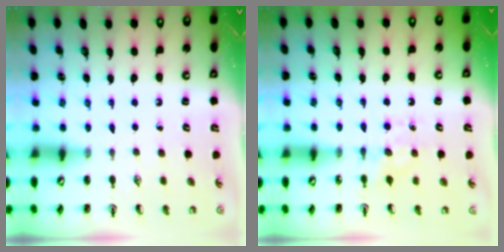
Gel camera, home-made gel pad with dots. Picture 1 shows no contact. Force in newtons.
{"total": 4.6, "press": 4.6, "slide": 0.6}